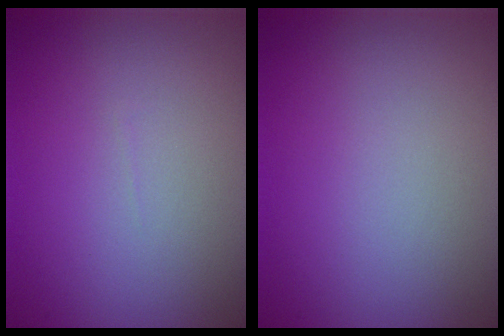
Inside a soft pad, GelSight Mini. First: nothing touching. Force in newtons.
{"total": 0.0}